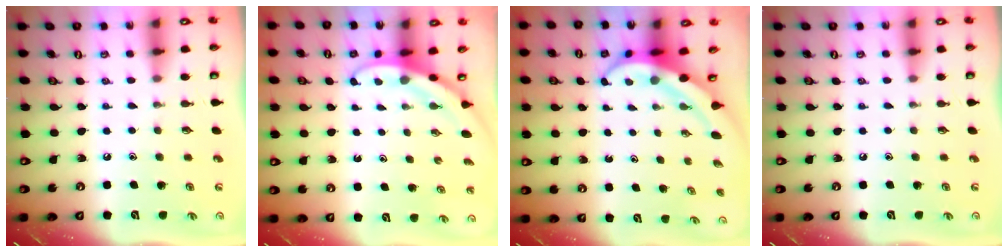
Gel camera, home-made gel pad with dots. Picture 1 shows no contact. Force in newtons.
{"total": 3.0, "press": 3.0, "slide": 0.1}
{"total": 5.2, "press": 5.2, "slide": 0.6}
{"total": 0.0}